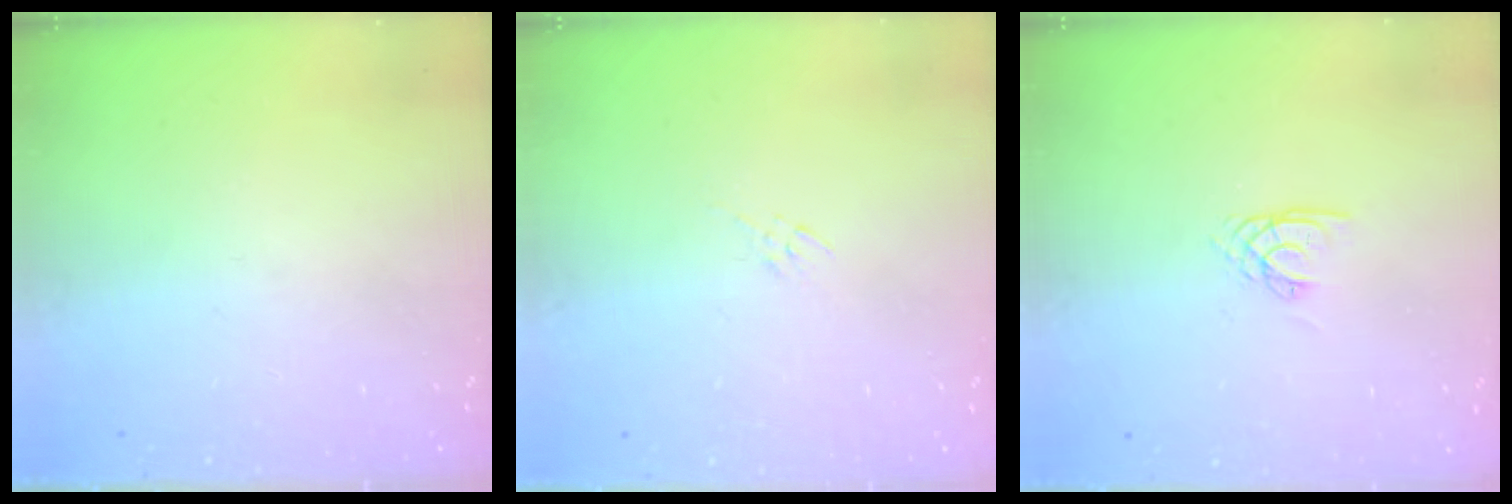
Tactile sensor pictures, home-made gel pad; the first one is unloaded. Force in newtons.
{"total": 2.7, "press": 2.5, "slide": 0.9}
{"total": 2.2, "press": 2.2, "slide": 0.2}